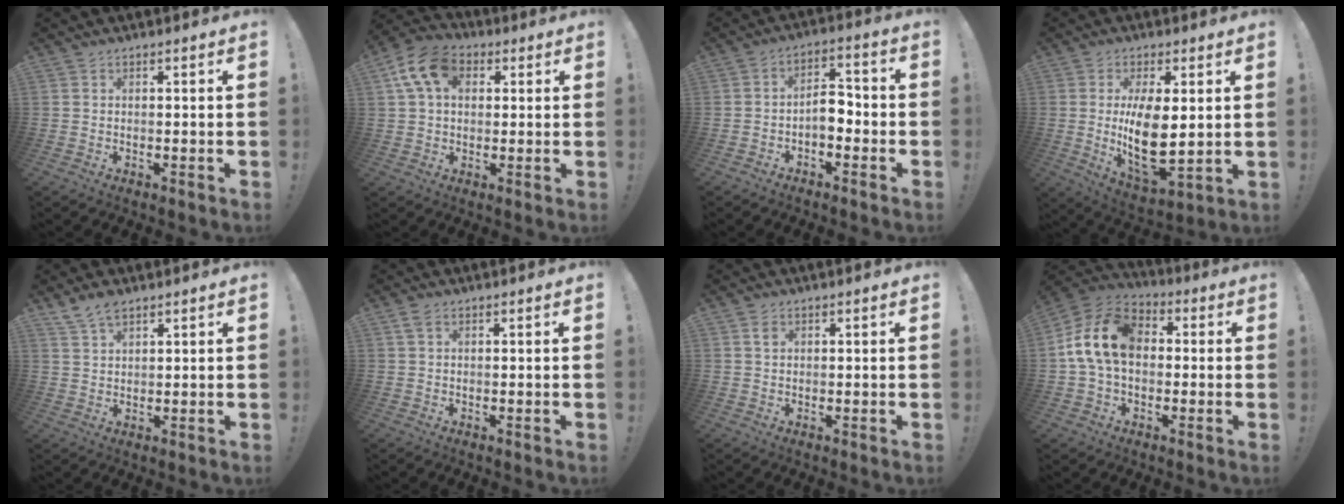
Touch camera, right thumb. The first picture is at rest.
{"total": 12.9, "force": [4.3, 9.0, 8.3], "torque": [-0.145, 0.000, 0.086]}
{"total": 7.4, "force": [-2.6, 4.3, 5.4], "torque": [-0.100, 0.017, -0.049]}
{"total": 14.4, "force": [1.2, 6.8, 12.7], "torque": [-0.242, -0.030, 0.022]}
{"total": 5.1, "force": [4.0, 1.9, 2.4], "torque": [-0.047, -0.018, 0.076]}
{"total": 1.8, "force": [0.9, 0.9, 1.3], "torque": [-0.026, 0.002, 0.016]}
{"total": 1.6, "force": [0.8, 1.2, 0.6], "torque": [0.002, -0.003, 0.012]}
{"total": 15.8, "force": [1.7, 11.0, 11.3], "torque": [-0.200, 0.018, 0.034]}